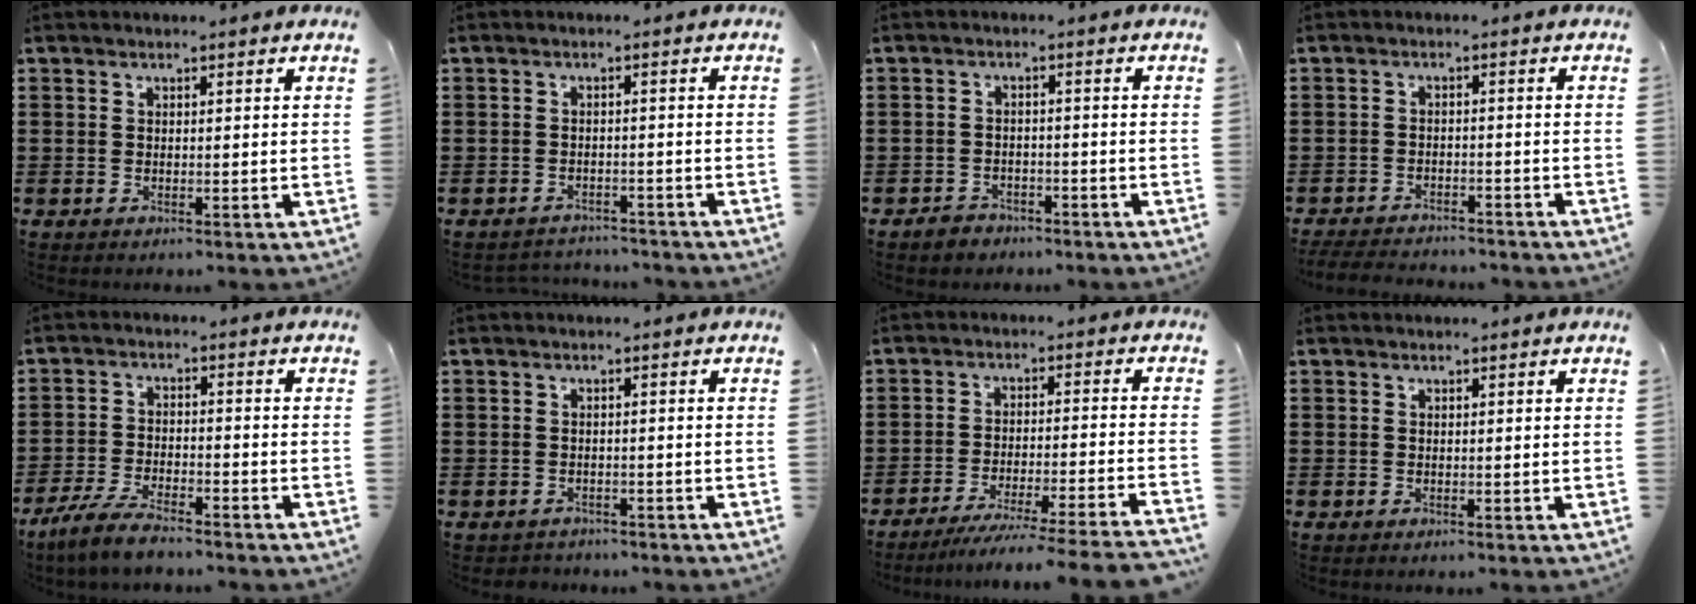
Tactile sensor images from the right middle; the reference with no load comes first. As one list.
[{"total": 2.1, "force": [-2.0, 0.3, -0.1], "torque": [-0.007, -0.001, -0.044]}, {"total": 2.0, "force": [-1.8, 0.8, 0.0], "torque": [-0.006, 0.004, -0.039]}, {"total": 3.2, "force": [-3.2, 0.4, 0.4], "torque": [-0.016, 0.000, -0.069]}, {"total": 5.4, "force": [-4.6, 0.9, 2.6], "torque": [-0.062, -0.004, -0.091]}, {"total": 1.0, "force": [-1.0, 0.3, -0.1], "torque": [-0.001, 0.002, -0.023]}, {"total": 6.3, "force": [-5.6, -0.7, 2.7], "torque": [-0.039, -0.013, -0.107]}, {"total": 0.0}]